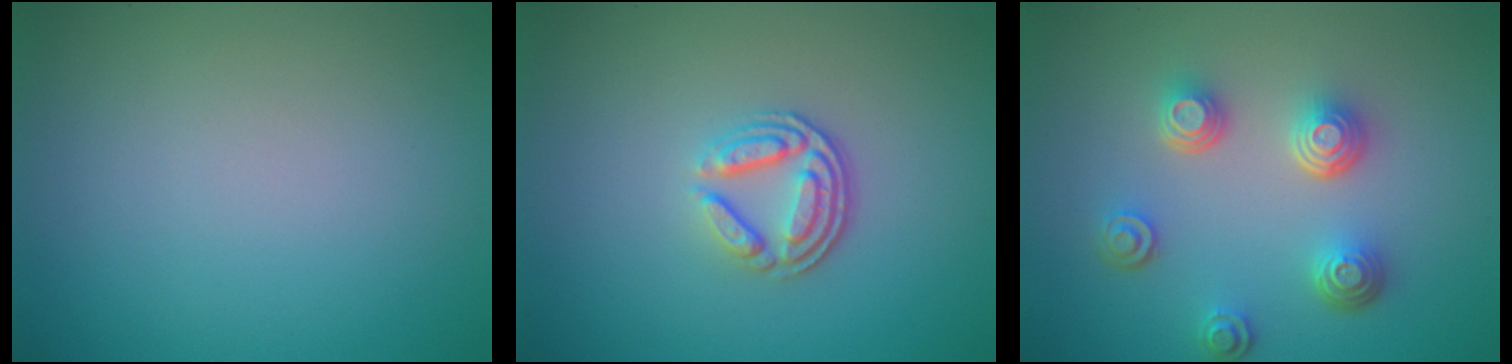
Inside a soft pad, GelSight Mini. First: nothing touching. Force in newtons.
{"total": 3.5, "press": 2.6, "slide": 2.4}
{"total": 4.4, "press": 3.4, "slide": 2.8}